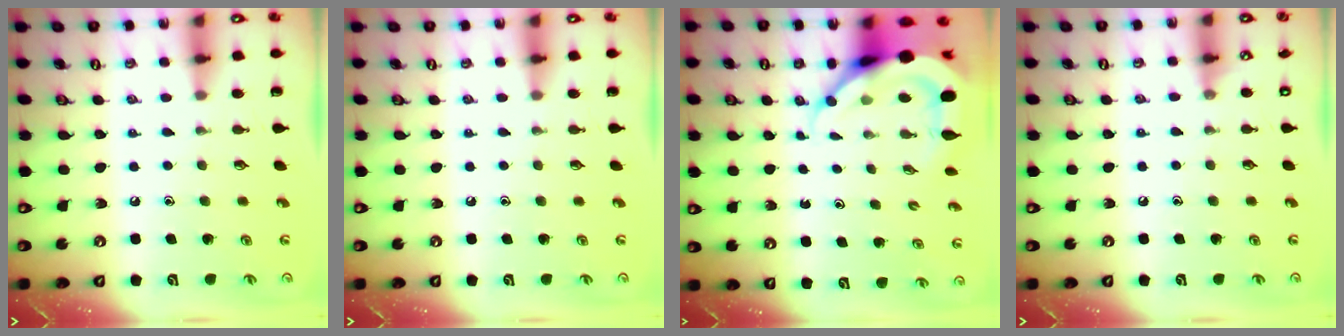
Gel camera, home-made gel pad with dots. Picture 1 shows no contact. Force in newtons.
{"total": 0.0}
{"total": 9.9, "press": 9.9, "slide": 1.0}
{"total": 3.0, "press": 2.9, "slide": 0.4}